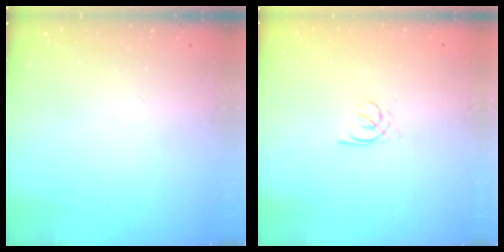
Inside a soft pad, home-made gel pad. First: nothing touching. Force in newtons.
{"total": 1.9, "press": 1.8, "slide": 0.4}